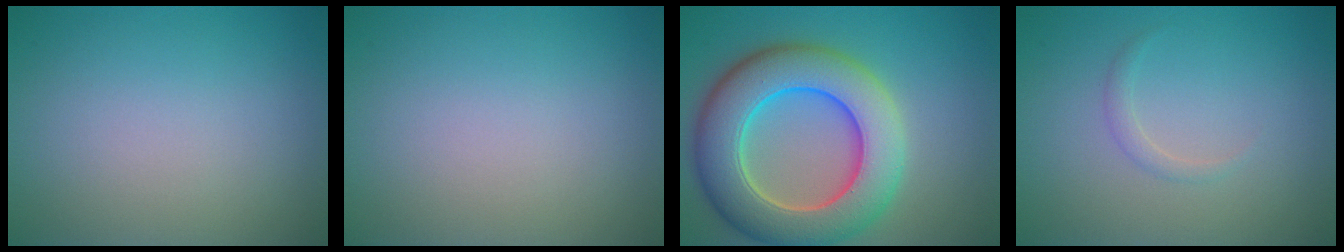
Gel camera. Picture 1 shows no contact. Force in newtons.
{"total": 0.0}
{"total": 10.5, "press": 10.5, "slide": 0.7}
{"total": 0.9, "press": 0.9, "slide": 0.0}